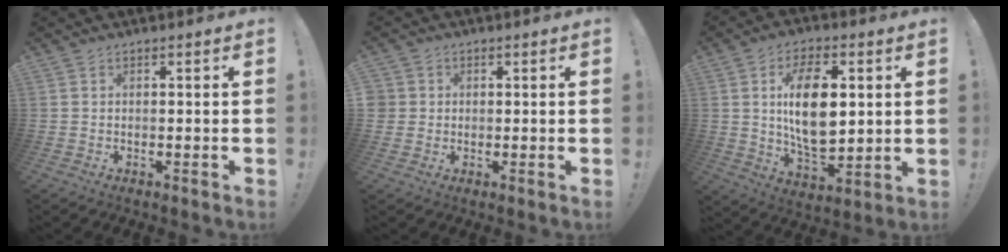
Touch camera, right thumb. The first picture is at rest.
{"total": 3.1, "force": [0.4, 3.1, 0.2], "torque": [0.008, 0.000, 0.007]}
{"total": 16.6, "force": [2.8, 9.0, 13.7], "torque": [-0.243, -0.004, 0.042]}